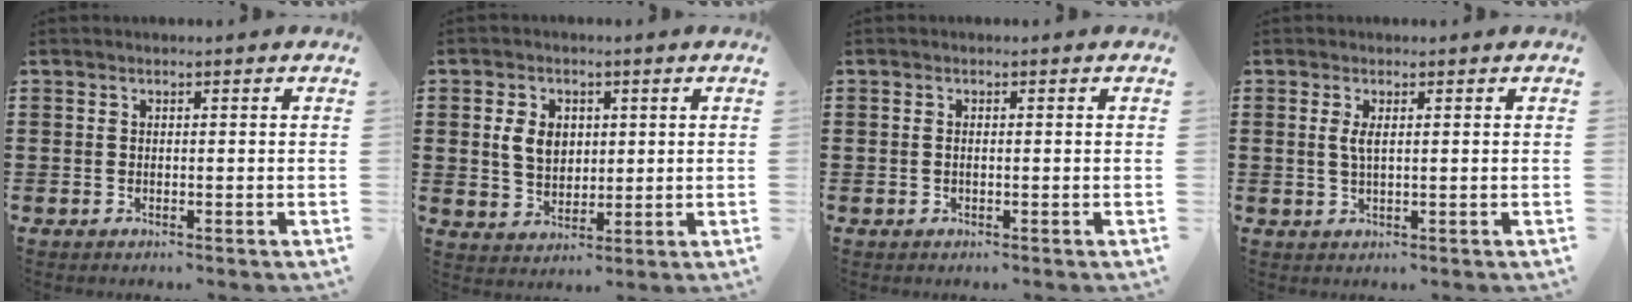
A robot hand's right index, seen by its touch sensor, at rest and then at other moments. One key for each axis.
{"total": 5.3, "fx": 1.0, "fy": 3.9, "fz": 3.4, "tx": -0.078, "ty": 0.007, "tz": 0.012}
{"total": 0.5, "fx": -0.1, "fy": 0.2, "fz": 0.5, "tx": -0.011, "ty": -0.002, "tz": -0.002}
{"total": 2.0, "fx": 0.5, "fy": 0.5, "fz": 1.9, "tx": -0.039, "ty": 0.002, "tz": 0.006}